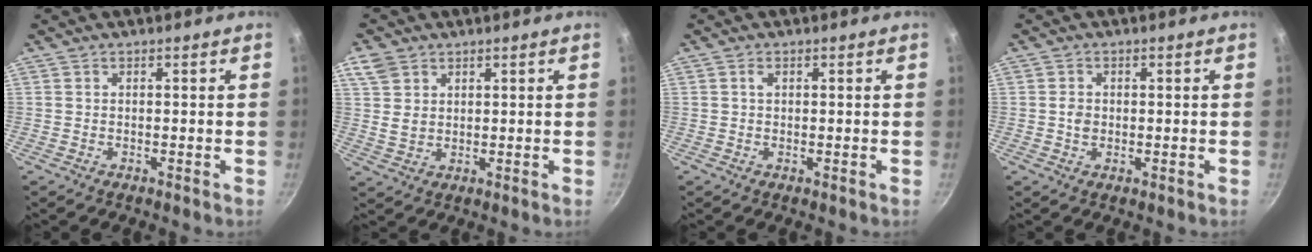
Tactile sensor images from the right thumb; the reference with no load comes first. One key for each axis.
{"total": 5.7, "fx": 2.9, "fy": 4.2, "fz": 2.6, "tx": -0.034, "ty": -0.012, "tz": 0.057}
{"total": 1.2, "fx": 0.4, "fy": 0.9, "fz": 0.8, "tx": -0.010, "ty": 0.000, "tz": 0.004}
{"total": 2.3, "fx": 0.0, "fy": 1.9, "fz": 1.4, "tx": -0.021, "ty": -0.001, "tz": -0.002}